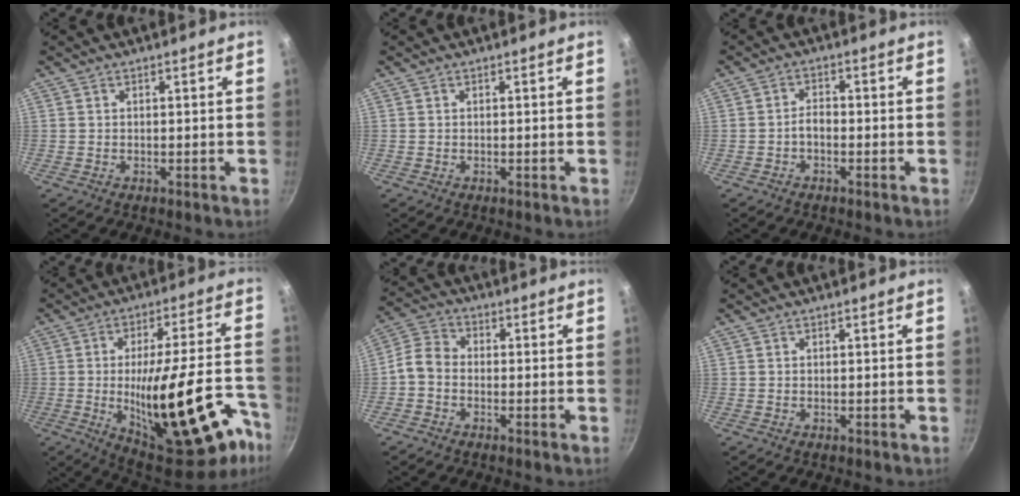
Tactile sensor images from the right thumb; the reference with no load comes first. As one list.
[{"total": 0.0}, {"total": 2.3, "force": [-1.1, 1.3, 1.6], "torque": [-0.023, 0.018, -0.023]}, {"total": 27.3, "force": [-10.8, 9.8, 23.1], "torque": [-0.287, 0.039, -0.140]}, {"total": 8.5, "force": [-2.2, 6.4, 5.1], "torque": [-0.093, 0.040, -0.066]}, {"total": 0.0}]